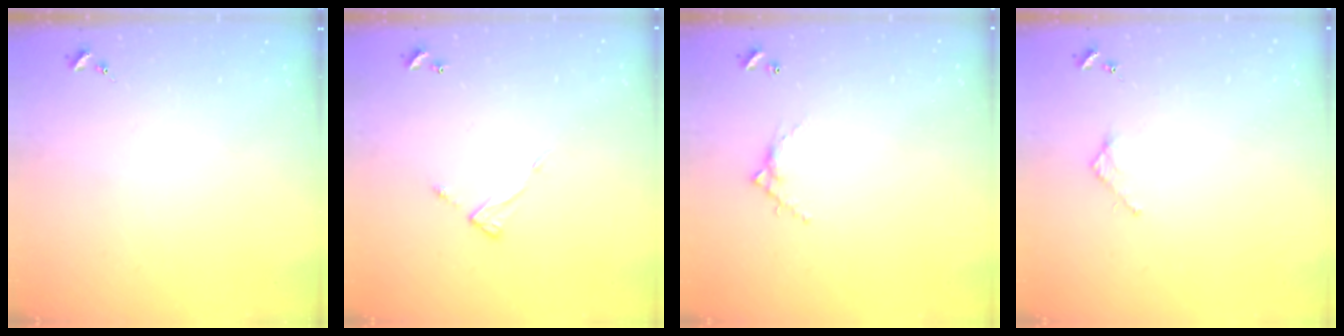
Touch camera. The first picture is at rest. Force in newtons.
{"total": 5.1, "press": 5.1, "slide": 0.4}
{"total": 5.2, "press": 5.2, "slide": 0.2}
{"total": 2.7, "press": 2.7, "slide": 0.2}